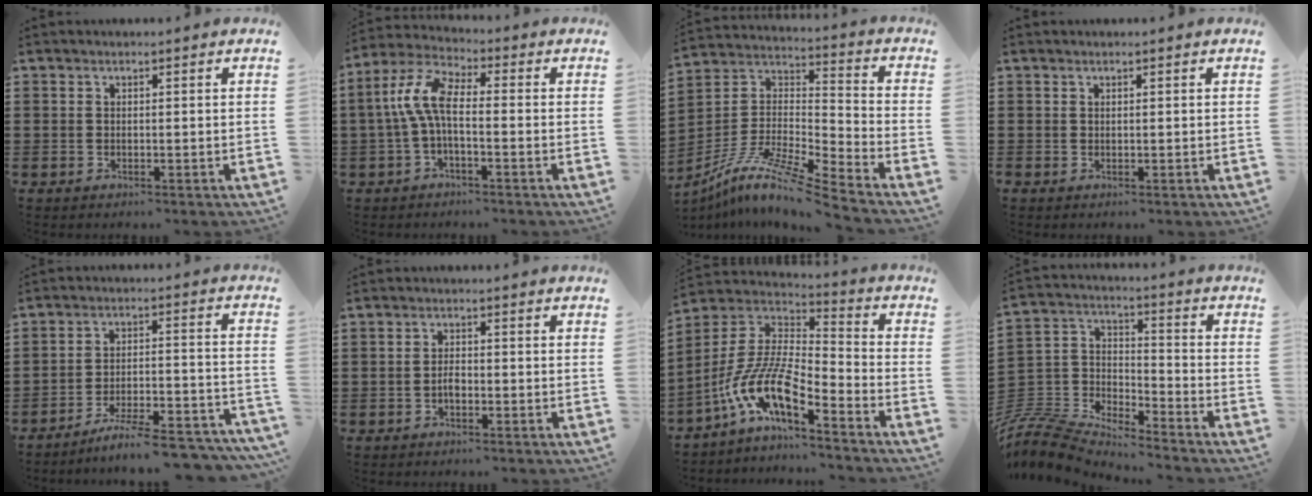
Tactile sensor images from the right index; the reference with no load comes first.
{"total": 6.9, "force": [-0.8, 2.6, 6.4], "torque": [-0.155, -0.007, -0.023]}
{"total": 9.8, "force": [-7.8, 0.3, 5.9], "torque": [-0.121, -0.008, -0.163]}
{"total": 0.0}
{"total": 7.2, "force": [-6.5, 0.3, 3.0], "torque": [-0.040, 0.005, -0.123]}
{"total": 1.9, "force": [-0.9, 0.8, 1.5], "torque": [-0.030, 0.002, -0.018]}
{"total": 11.1, "force": [-7.2, 3.3, 7.7], "torque": [-0.179, -0.008, -0.148]}
{"total": 7.3, "force": [-7.0, 1.7, 1.1], "torque": [-0.060, -0.011, -0.151]}